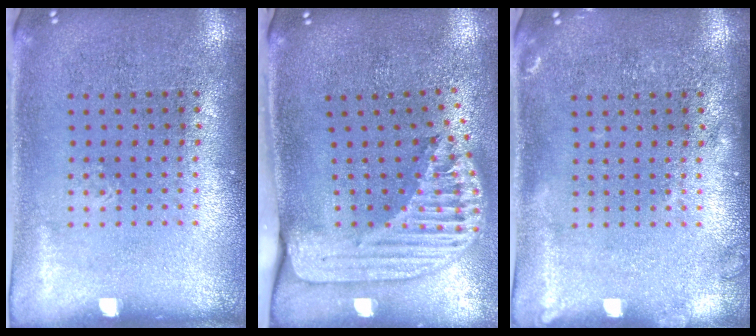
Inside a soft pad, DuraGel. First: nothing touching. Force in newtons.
{"total": 2.6, "press": 1.9, "slide": 1.8}
{"total": 1.2, "press": 1.1, "slide": 0.2}